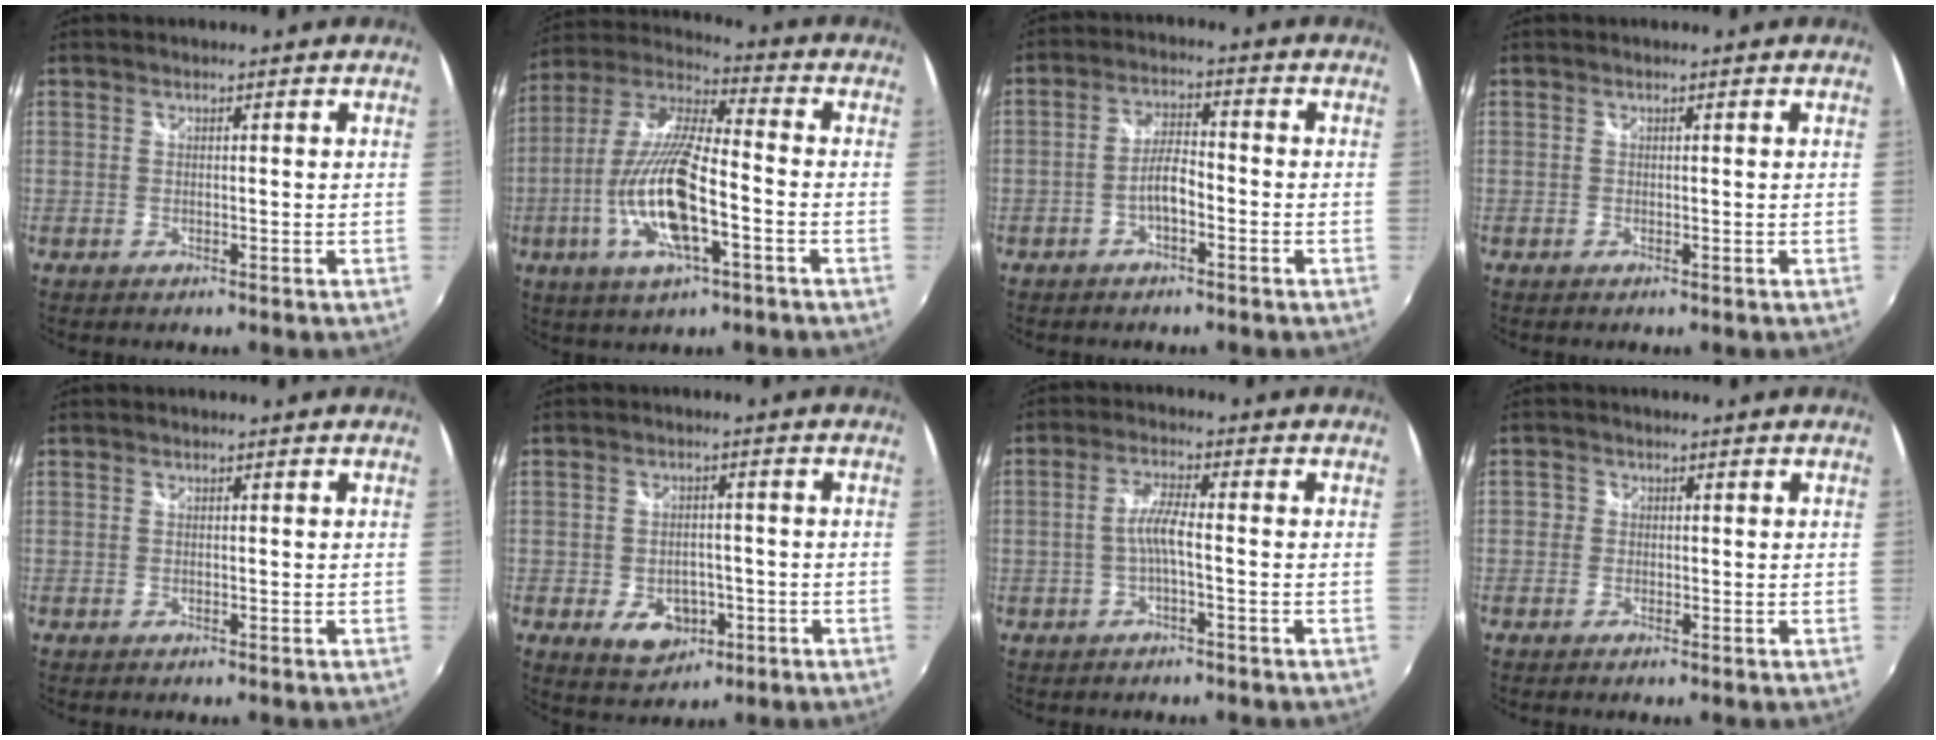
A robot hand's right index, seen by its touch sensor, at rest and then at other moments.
{"total": 16.9, "force": [-5.1, 4.6, 15.4], "torque": [-0.312, -0.012, -0.100]}
{"total": 4.3, "force": [-2.1, 1.3, 3.5], "torque": [-0.072, 0.010, -0.038]}
{"total": 0.0}
{"total": 0.0}
{"total": 7.8, "force": [-2.9, 5.7, 4.3], "torque": [-0.095, -0.004, -0.035]}
{"total": 3.9, "force": [-1.2, 0.2, 3.7], "torque": [-0.078, 0.006, -0.023]}
{"total": 2.1, "force": [-1.0, 1.8, 0.4], "torque": [-0.010, -0.002, -0.023]}